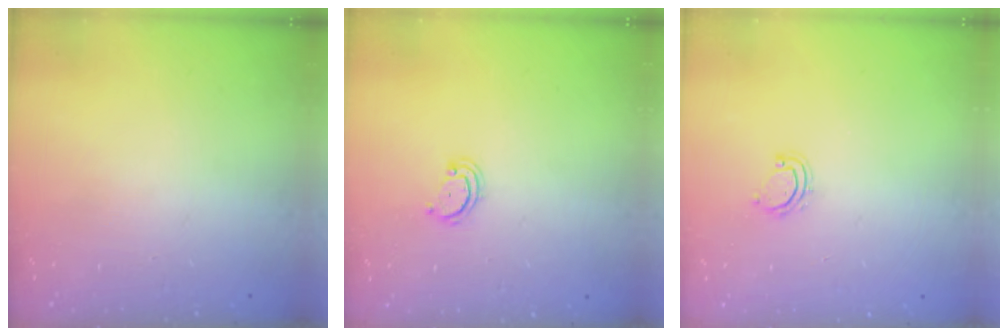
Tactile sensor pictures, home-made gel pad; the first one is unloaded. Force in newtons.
{"total": 2.6, "press": 2.6, "slide": 0.3}
{"total": 4.5, "press": 4.4, "slide": 0.4}